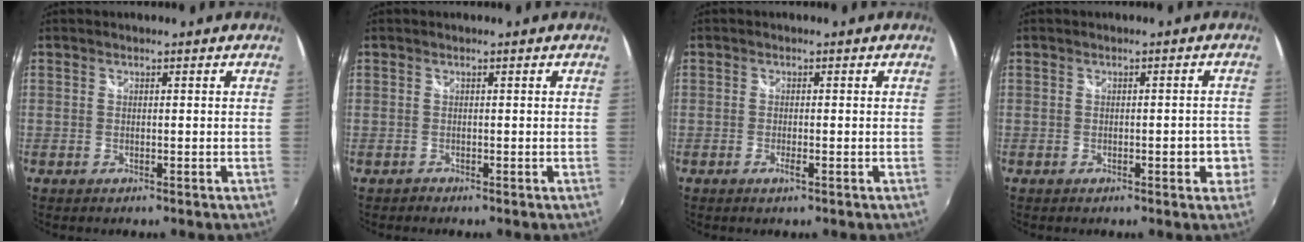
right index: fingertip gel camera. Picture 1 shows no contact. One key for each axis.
{"total": 0.6, "fx": -0.4, "fy": 0.4, "fz": -0.2, "tx": 0.002, "ty": 0.001, "tz": -0.009}
{"total": 1.4, "fx": -0.7, "fy": 0.0, "fz": 1.2, "tx": -0.024, "ty": -0.003, "tz": -0.013}
{"total": 3.6, "fx": -1.4, "fy": 1.5, "fz": 3.0, "tx": -0.036, "ty": 0.001, "tz": -0.017}